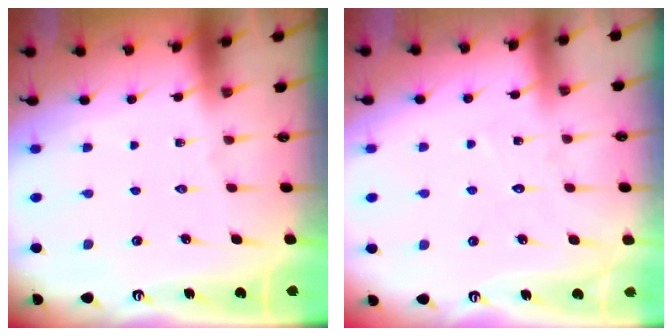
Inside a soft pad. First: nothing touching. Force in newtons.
{"total": 5.3, "press": 5.3, "slide": 0.5}